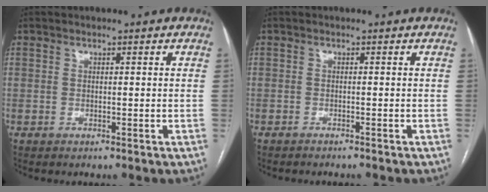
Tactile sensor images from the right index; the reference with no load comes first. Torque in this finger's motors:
{"motor_torque": [-0.17, -0.11, -0.06, -0.08]}